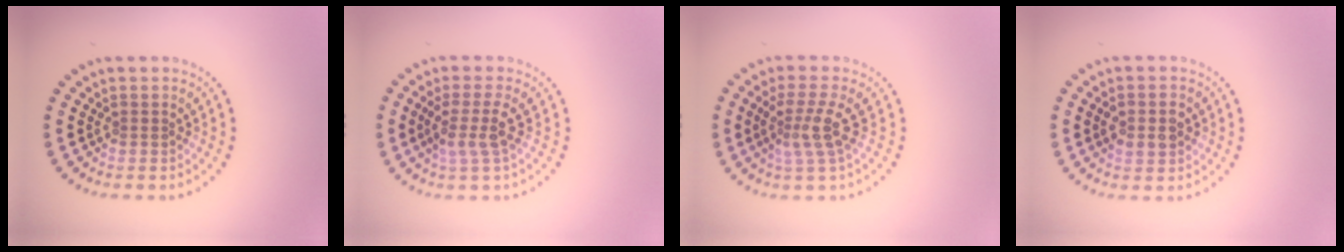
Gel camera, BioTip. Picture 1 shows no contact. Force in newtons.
{"total": 2.7, "press": 2.1, "slide": 1.6}
{"total": 3.0, "press": 2.3, "slide": 1.8}
{"total": 3.0, "press": 3.0, "slide": 0.2}